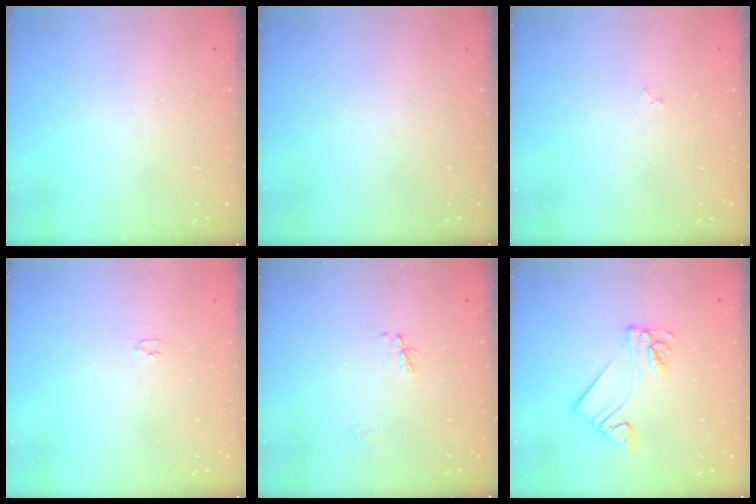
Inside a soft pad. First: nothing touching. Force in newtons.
{"total": 0.0}
{"total": 2.2, "press": 2.1, "slide": 0.3}
{"total": 2.0, "press": 2.0, "slide": 0.3}
{"total": 3.0, "press": 3.0, "slide": 0.4}
{"total": 7.9, "press": 7.9, "slide": 0.8}